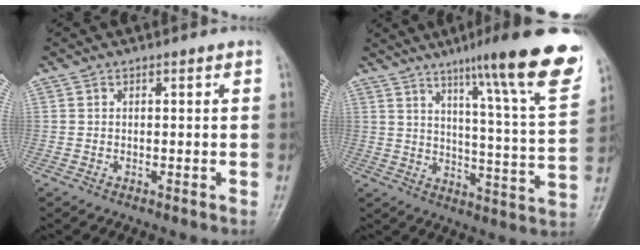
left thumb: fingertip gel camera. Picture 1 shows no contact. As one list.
[{"total": 21.7, "force": [13.6, 1.9, 16.8], "torque": [-0.209, -0.056, 0.185]}]